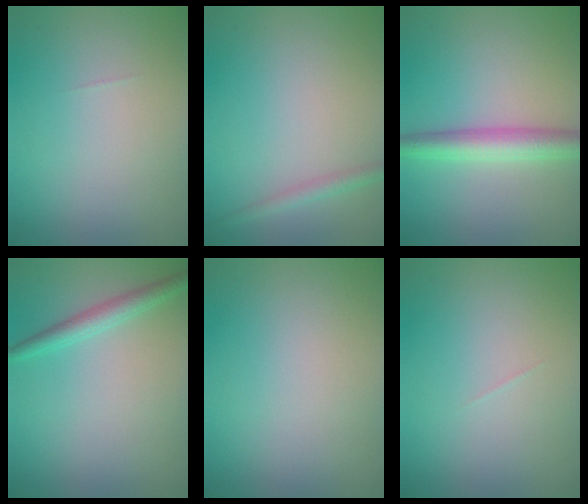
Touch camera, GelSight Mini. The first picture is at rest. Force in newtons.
{"total": 1.5, "press": 1.5, "slide": 0.0}
{"total": 4.0, "press": 4.0, "slide": 0.2}
{"total": 2.1, "press": 2.1, "slide": 0.1}
{"total": 0.0}
{"total": 0.0}